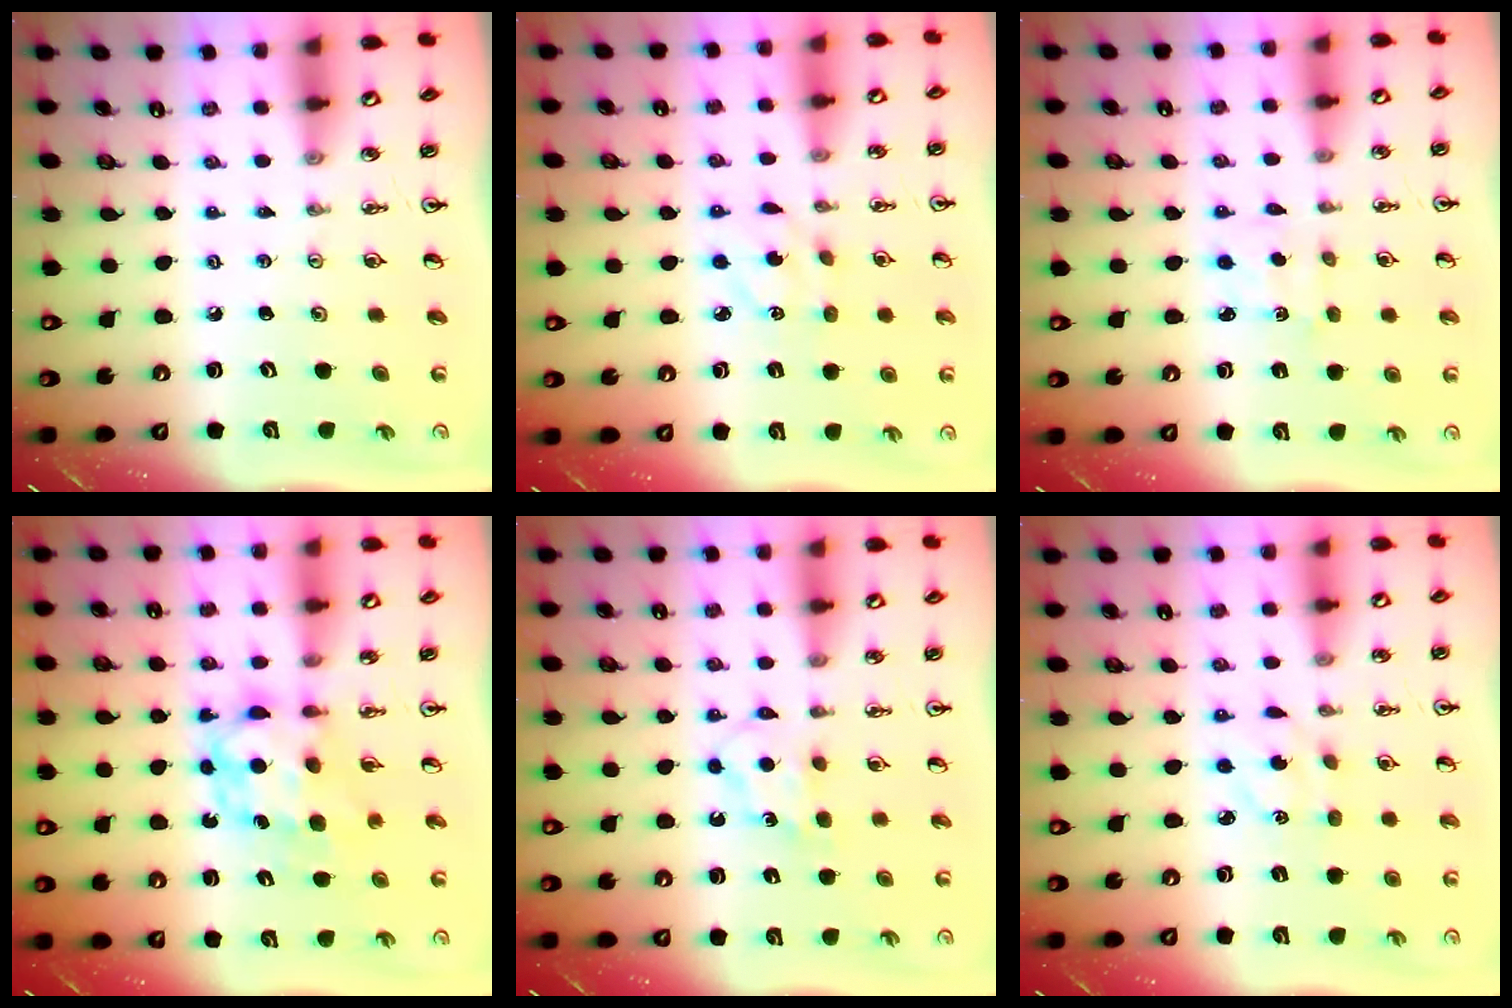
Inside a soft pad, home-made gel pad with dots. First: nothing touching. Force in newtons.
{"total": 3.9, "press": 3.9, "slide": 0.3}
{"total": 3.0, "press": 3.0, "slide": 0.4}
{"total": 6.7, "press": 6.7, "slide": 0.6}
{"total": 4.8, "press": 4.8, "slide": 0.6}
{"total": 3.4, "press": 3.3, "slide": 0.7}